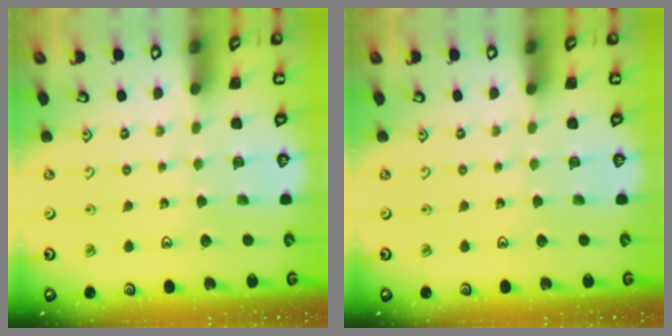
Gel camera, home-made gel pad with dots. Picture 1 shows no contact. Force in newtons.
{"total": 0.0}